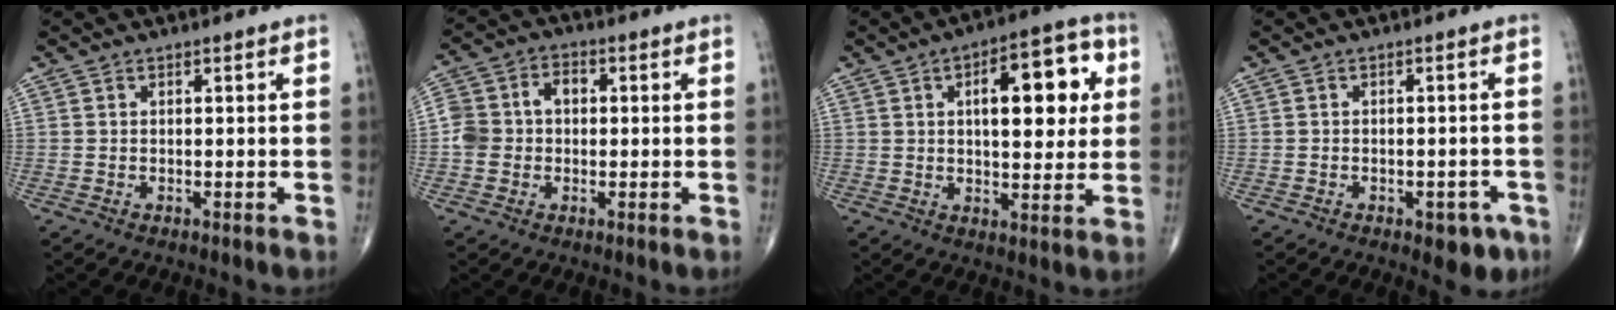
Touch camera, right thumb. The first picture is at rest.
{"total": 7.4, "force": [0.0, 6.0, 4.4], "torque": [-0.078, 0.032, -0.005]}
{"total": 14.9, "force": [3.7, 6.6, 12.9], "torque": [-0.140, 0.007, 0.049]}
{"total": 4.7, "force": [-2.5, 2.5, 3.2], "torque": [-0.020, 0.010, -0.027]}